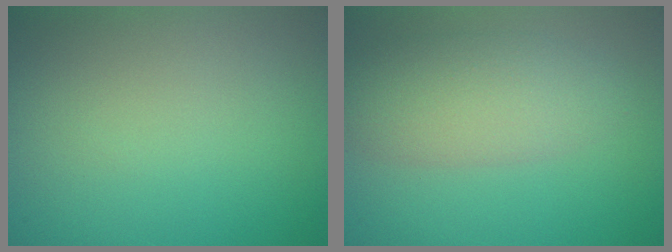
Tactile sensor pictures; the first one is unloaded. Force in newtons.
{"total": 4.6, "press": 4.6, "slide": 0.1}